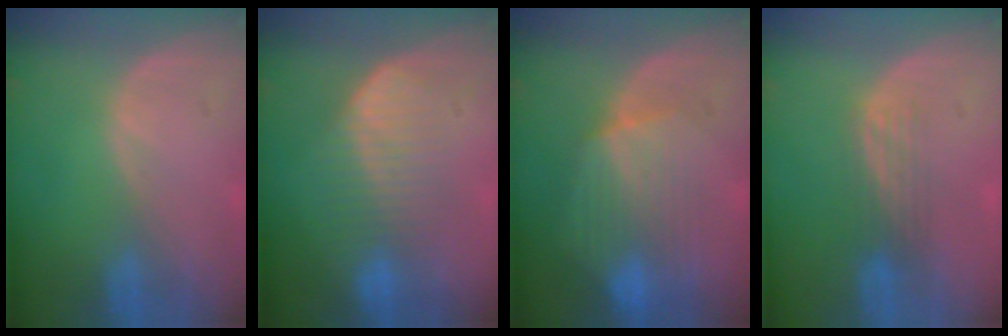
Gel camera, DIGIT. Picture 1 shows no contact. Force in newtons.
{"total": 6.8, "press": 6.6, "slide": 1.4}
{"total": 8.8, "press": 8.1, "slide": 3.5}
{"total": 2.9, "press": 2.7, "slide": 1.2}